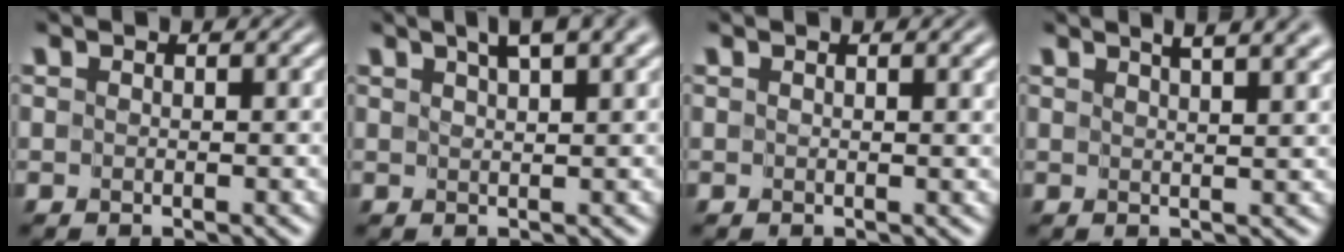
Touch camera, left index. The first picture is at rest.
{"total": 4.6, "force": [3.1, 0.9, 3.3], "torque": [-0.033, 0.012, 0.036]}
{"total": 2.2, "force": [1.1, 0.6, 1.8], "torque": [-0.019, 0.001, 0.013]}
{"total": 6.8, "force": [4.6, 2.4, 4.4], "torque": [-0.015, 0.036, 0.033]}